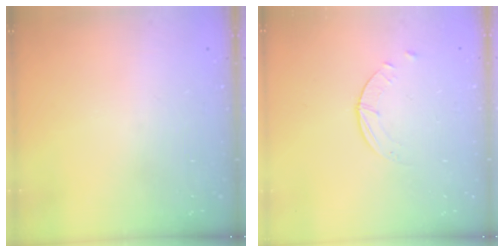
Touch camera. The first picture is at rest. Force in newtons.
{"total": 0.9, "press": 0.9, "slide": 0.1}